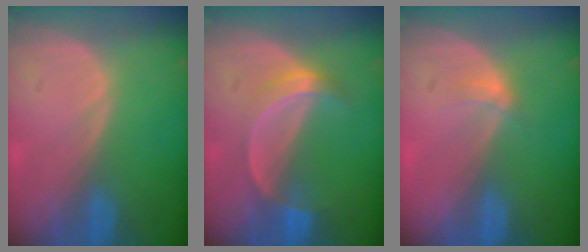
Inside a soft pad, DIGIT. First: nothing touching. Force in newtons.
{"total": 5.2, "press": 4.7, "slide": 2.2}
{"total": 1.6, "press": 1.3, "slide": 1.0}